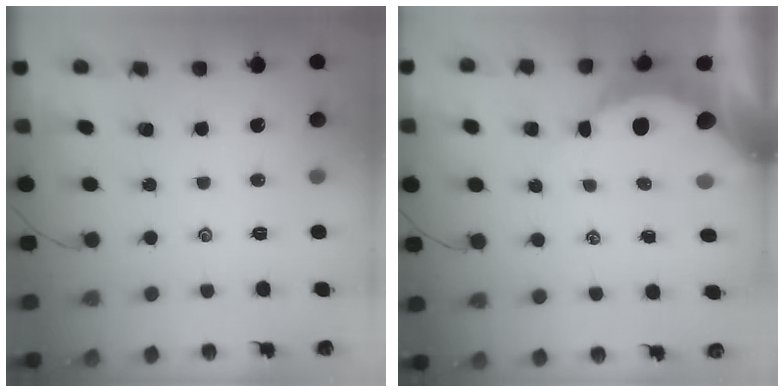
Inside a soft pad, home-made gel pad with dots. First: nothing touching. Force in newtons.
{"total": 8.0, "press": 8.0, "slide": 0.8}